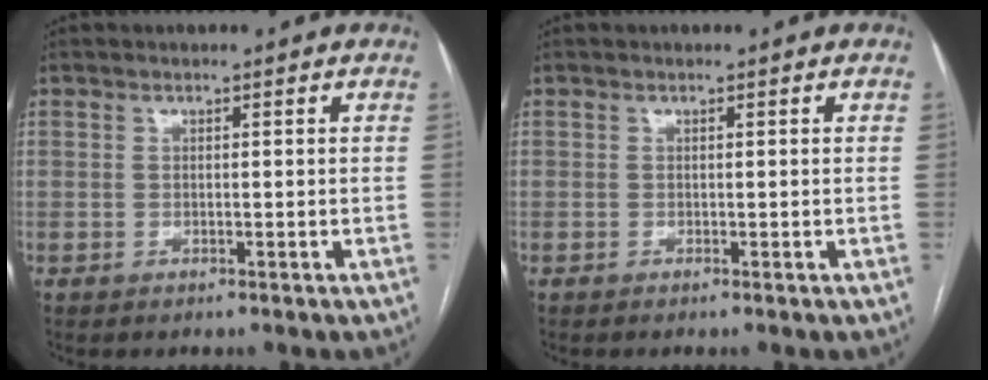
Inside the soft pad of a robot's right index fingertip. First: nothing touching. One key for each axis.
{"total": 0.0}